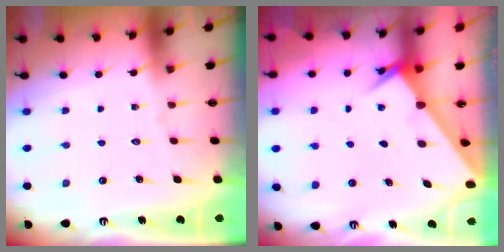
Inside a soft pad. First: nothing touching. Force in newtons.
{"total": 2.5, "press": 2.5, "slide": 0.3}